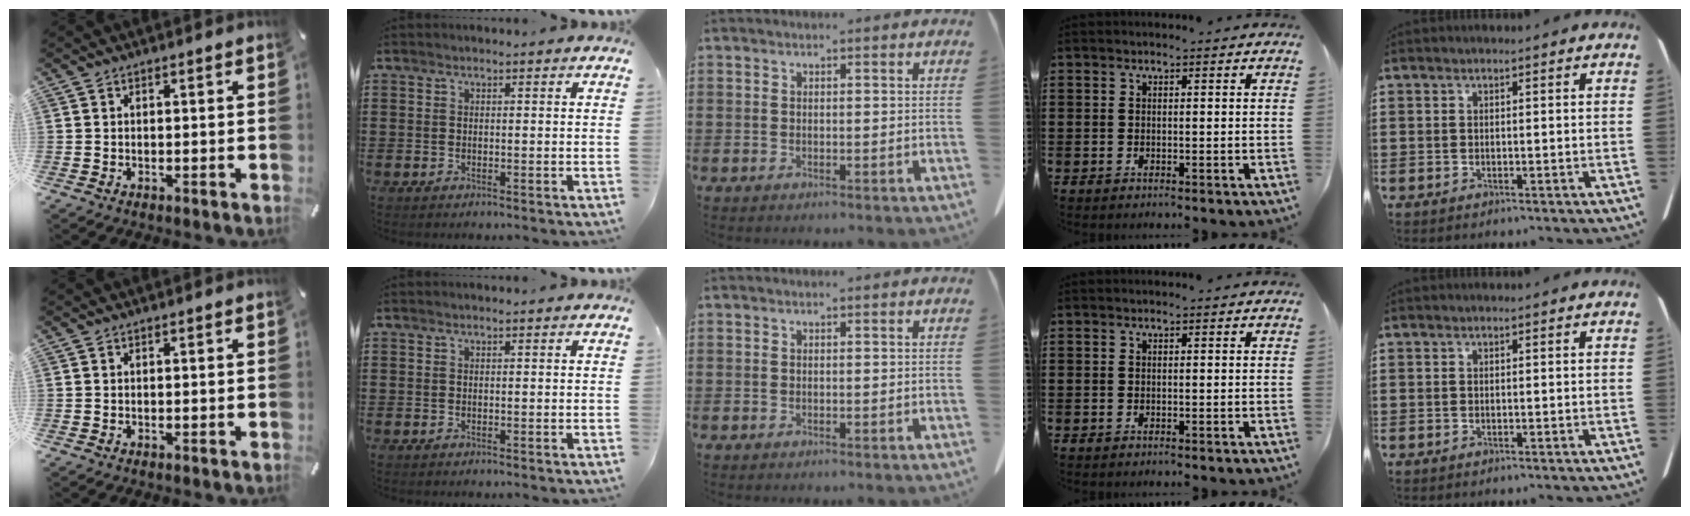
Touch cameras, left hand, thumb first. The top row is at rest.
{}